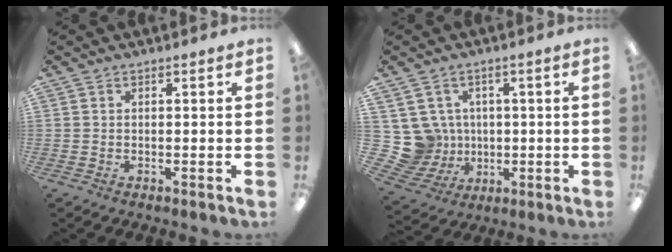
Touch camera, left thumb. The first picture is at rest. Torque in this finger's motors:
{"motor_torque": [-0.25, 0.28, 0.07, -0.34, 0.00]}